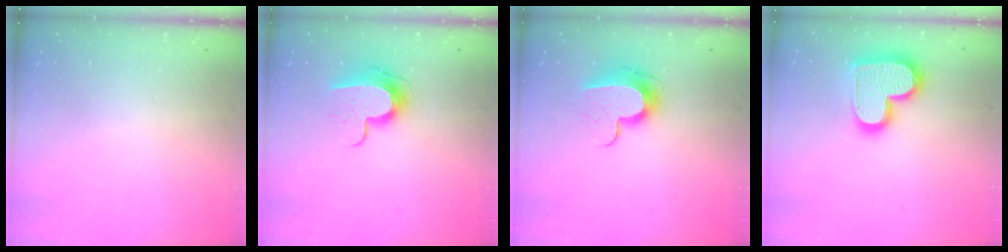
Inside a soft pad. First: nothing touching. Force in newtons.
{"total": 9.8, "press": 9.8, "slide": 0.1}
{"total": 9.8, "press": 9.8, "slide": 0.1}
{"total": 17.9, "press": 17.9, "slide": 1.1}